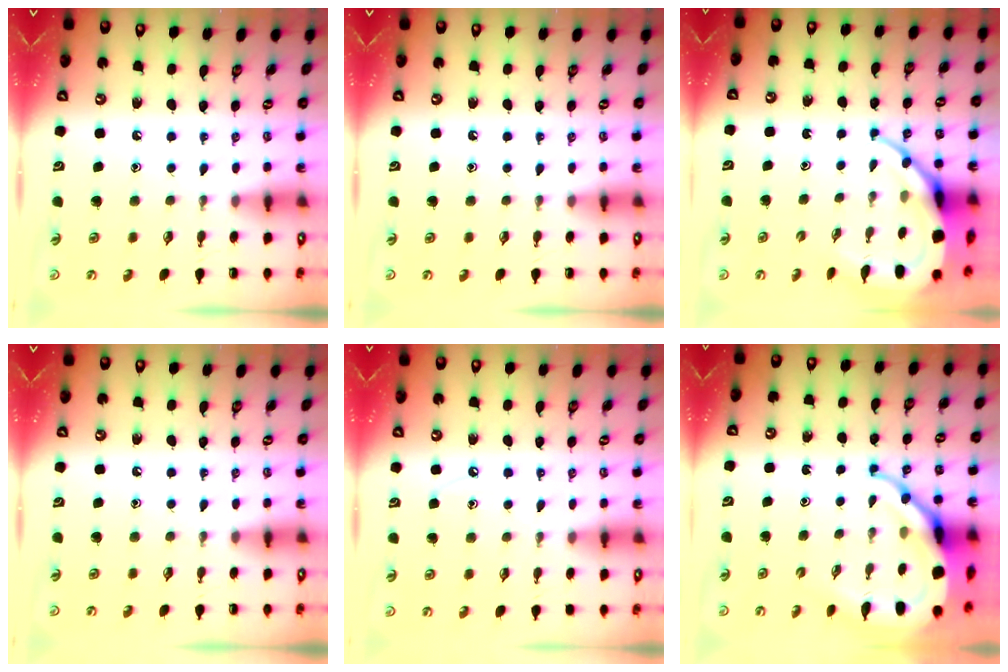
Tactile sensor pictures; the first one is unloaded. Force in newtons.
{"total": 0.0}
{"total": 11.6, "press": 11.5, "slide": 1.2}
{"total": 0.0}
{"total": 3.6, "press": 3.6, "slide": 0.5}
{"total": 12.0, "press": 11.9, "slide": 1.2}